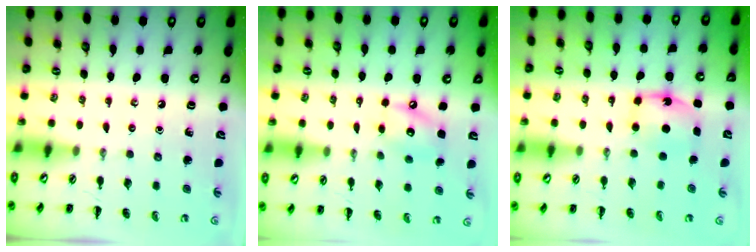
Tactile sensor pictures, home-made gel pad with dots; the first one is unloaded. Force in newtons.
{"total": 9.3, "press": 9.3, "slide": 1.2}
{"total": 6.1, "press": 5.9, "slide": 1.3}